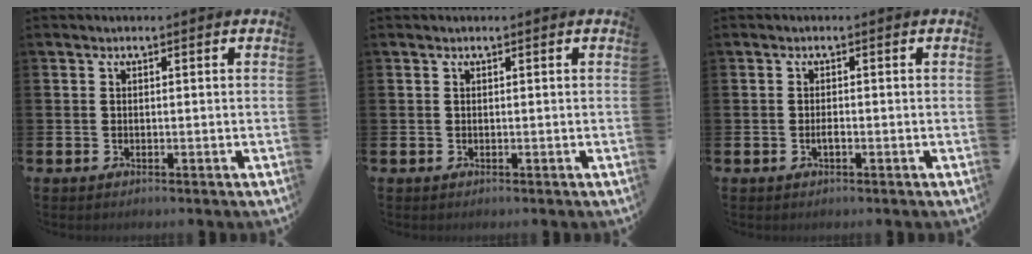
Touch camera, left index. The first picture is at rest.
{"total": 0.0}
{"total": 1.0, "force": [-0.3, 0.3, 0.9], "torque": [-0.021, 0.000, -0.005]}